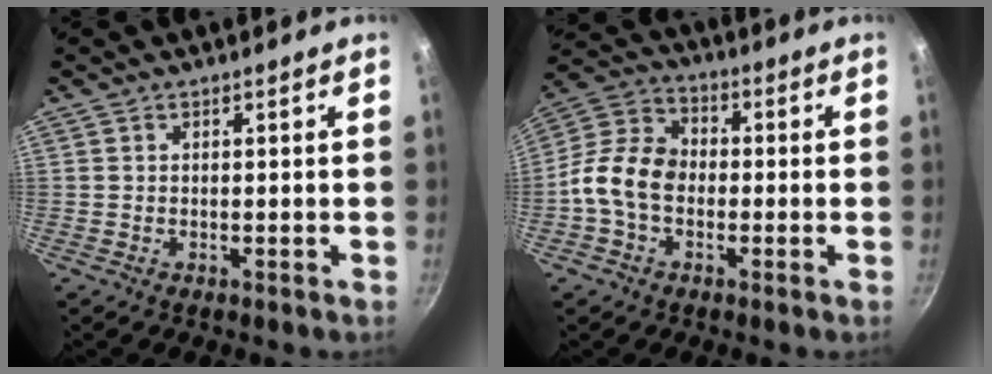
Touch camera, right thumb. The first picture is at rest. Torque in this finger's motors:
{"motor_torque": [1.83, 1.62, 0.89, -1.11, 0.44]}